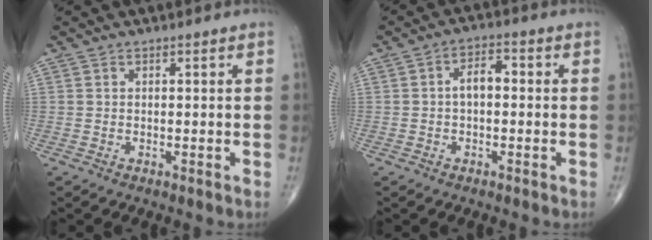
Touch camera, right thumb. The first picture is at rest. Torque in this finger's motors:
{"motor_torque": [0.50, 0.45, 0.71, -0.02, 0.01]}